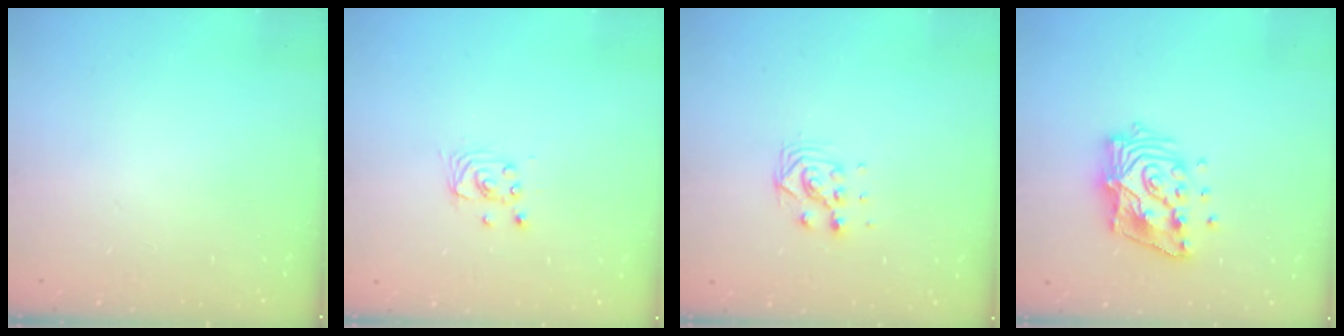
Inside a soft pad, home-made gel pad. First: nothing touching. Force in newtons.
{"total": 2.4, "press": 2.4, "slide": 0.2}
{"total": 6.8, "press": 6.8, "slide": 0.4}
{"total": 13.9, "press": 13.8, "slide": 1.5}